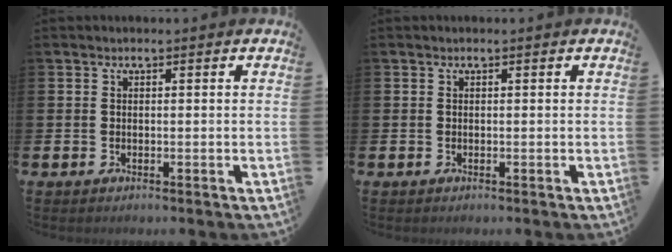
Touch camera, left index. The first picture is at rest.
{"total": 0.0}